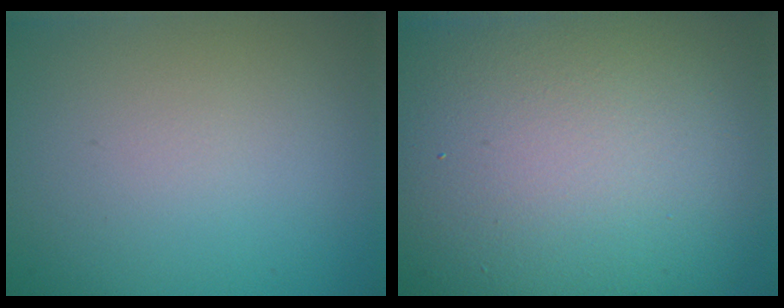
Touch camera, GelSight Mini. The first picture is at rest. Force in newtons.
{"total": 17.8, "press": 17.8, "slide": 0.7}